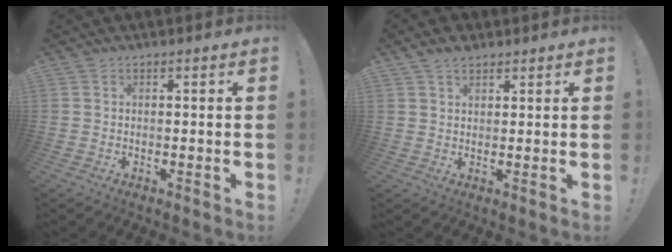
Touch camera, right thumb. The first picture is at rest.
{"total": 3.4, "force": [2.5, 1.8, 1.3], "torque": [-0.016, -0.012, 0.046]}